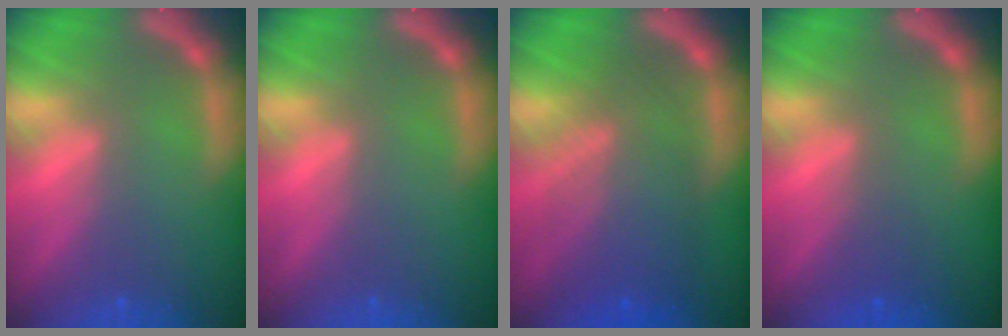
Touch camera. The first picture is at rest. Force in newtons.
{"total": 0.0}
{"total": 8.0}
{"total": 1.5}